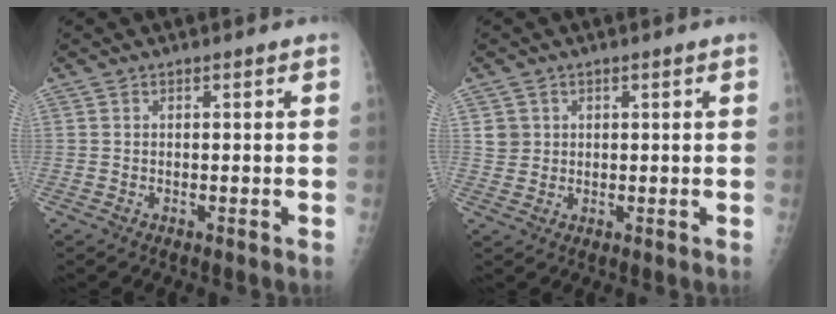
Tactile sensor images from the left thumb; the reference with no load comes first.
{"total": 2.7, "force": [0.8, 2.5, 0.3], "torque": [0.013, 0.000, 0.014]}